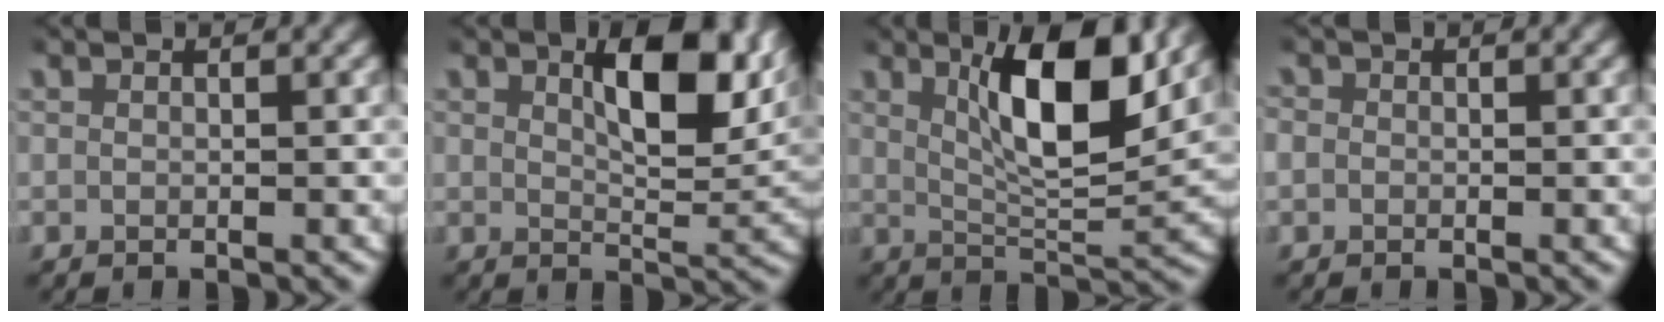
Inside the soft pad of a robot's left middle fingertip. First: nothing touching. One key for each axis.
{"total": 7.3, "fx": 3.2, "fy": 2.8, "fz": 6.0, "tx": -0.080, "ty": 0.003, "tz": 0.046}
{"total": 8.3, "fx": 3.4, "fy": 2.2, "fz": 7.3, "tx": -0.119, "ty": -0.004, "tz": 0.057}
{"total": 1.3, "fx": -0.1, "fy": 1.2, "fz": 0.5, "tx": -0.020, "ty": -0.002, "tz": -0.005}